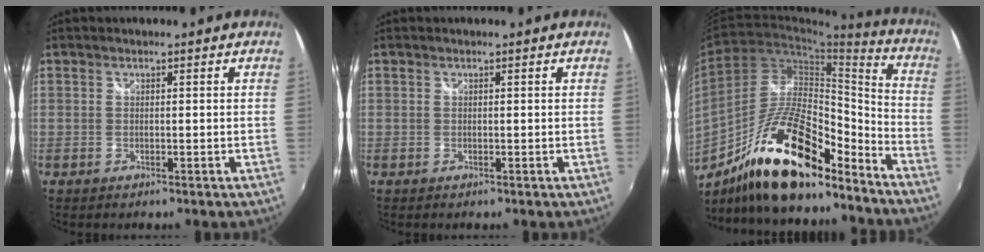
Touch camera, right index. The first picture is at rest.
{"total": 0.0}
{"total": 21.6, "force": [-15.1, 7.1, 13.8], "torque": [-0.245, 0.006, -0.258]}